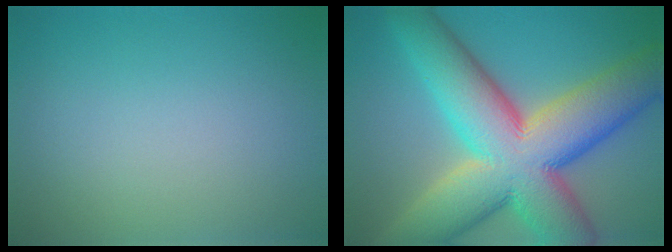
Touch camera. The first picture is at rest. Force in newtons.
{"total": 16.6, "press": 16.6, "slide": 0.9}